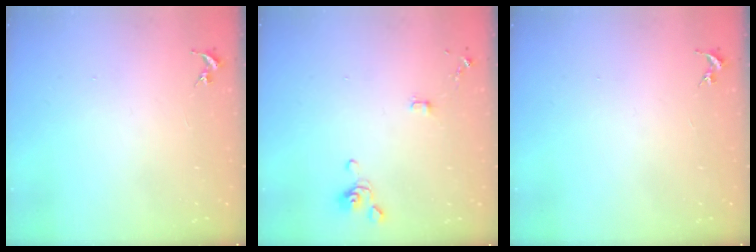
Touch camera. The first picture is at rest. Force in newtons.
{"total": 4.1, "press": 4.0, "slide": 0.7}
{"total": 0.0}